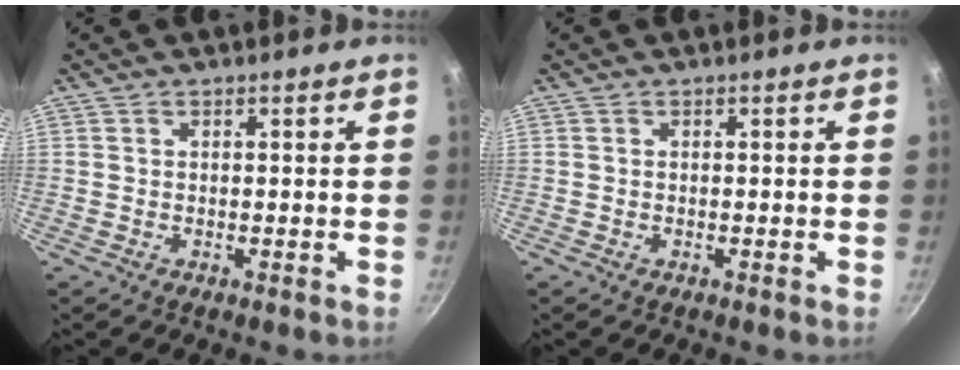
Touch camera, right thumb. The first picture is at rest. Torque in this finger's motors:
{"motor_torque": [0.30, -0.02, -0.04, 0.00, 0.00]}